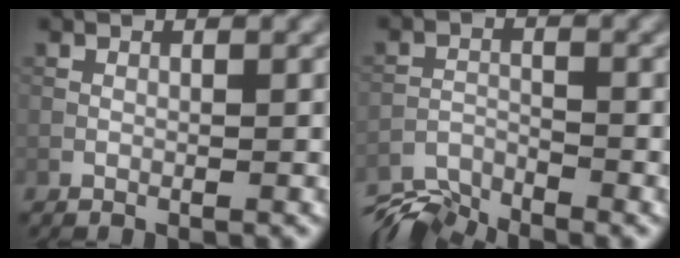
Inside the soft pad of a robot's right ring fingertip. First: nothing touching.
{"total": 5.6, "force": [-5.4, 0.9, 1.4], "torque": [-0.028, -0.018, -0.100]}